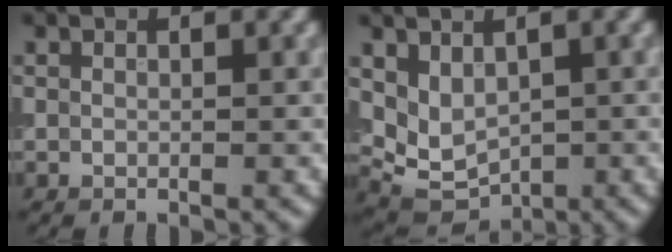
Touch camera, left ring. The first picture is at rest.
{"total": 3.8, "force": [1.0, 2.7, 2.5], "torque": [-0.044, -0.012, 0.027]}